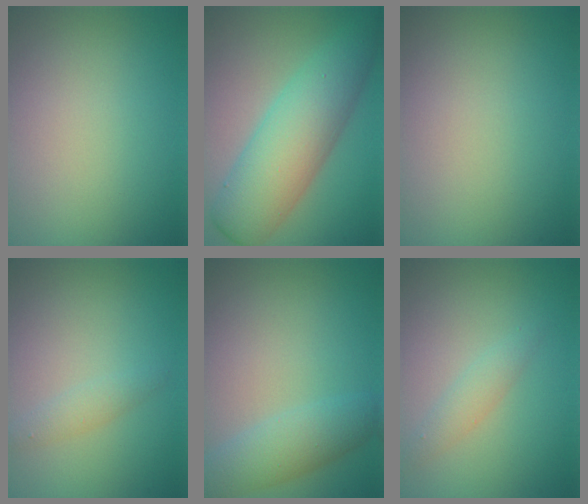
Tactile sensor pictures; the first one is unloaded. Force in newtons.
{"total": 8.0, "press": 8.0, "slide": 0.1}
{"total": 0.0}
{"total": 1.4, "press": 1.4, "slide": 0.0}
{"total": 4.0, "press": 4.0, "slide": 0.2}
{"total": 1.6, "press": 1.6, "slide": 0.1}